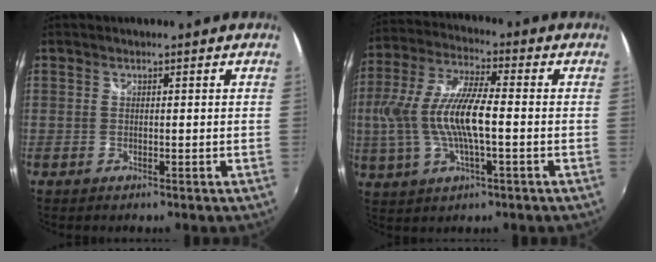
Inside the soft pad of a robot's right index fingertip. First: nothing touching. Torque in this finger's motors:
{"motor_torque": [0.56, -0.09, 0.51, 0.21]}